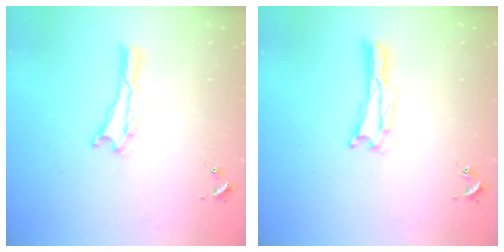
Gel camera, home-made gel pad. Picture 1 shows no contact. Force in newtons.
{"total": 0.0}